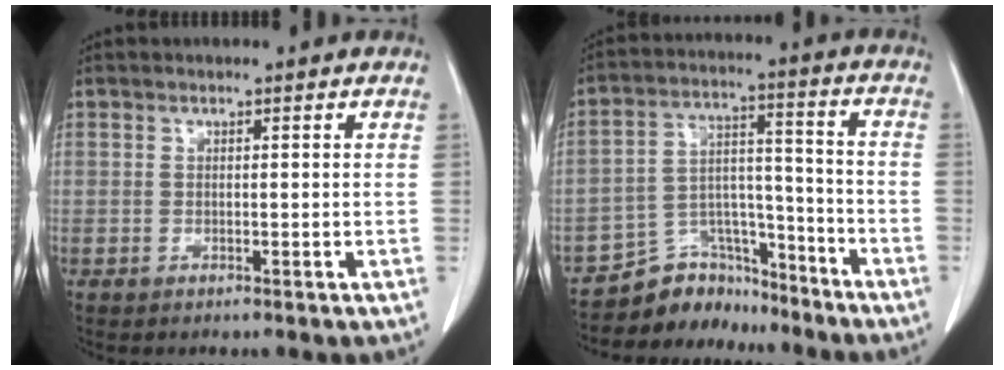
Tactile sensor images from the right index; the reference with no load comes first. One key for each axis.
{"total": 9.5, "fx": -8.7, "fy": 3.7, "fz": 0.2, "tx": 0.001, "ty": 0.056, "tz": -0.150}